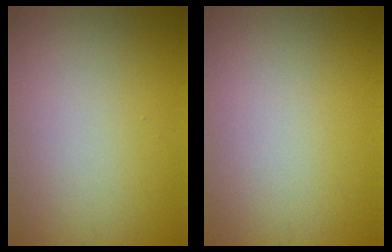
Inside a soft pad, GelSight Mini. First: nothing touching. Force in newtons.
{"total": 0.0}